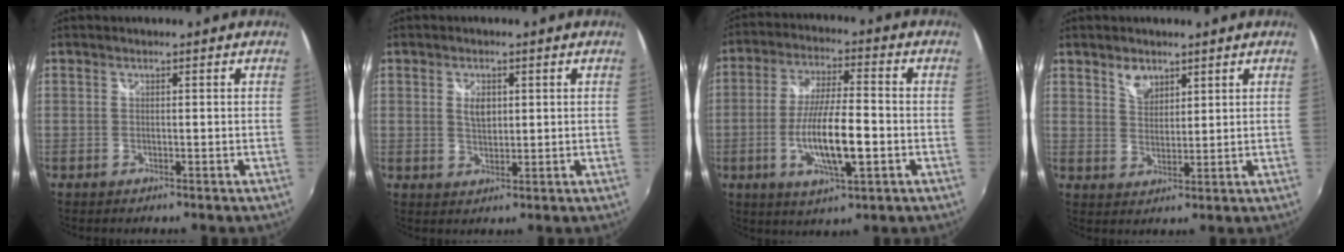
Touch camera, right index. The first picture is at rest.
{"total": 3.4, "force": [0.9, 2.0, 2.5], "torque": [-0.041, 0.002, 0.016]}
{"total": 12.3, "force": [-3.3, 2.6, 11.6], "torque": [-0.222, -0.009, -0.057]}
{"total": 4.1, "force": [2.7, 2.4, 1.8], "torque": [-0.022, 0.004, 0.049]}